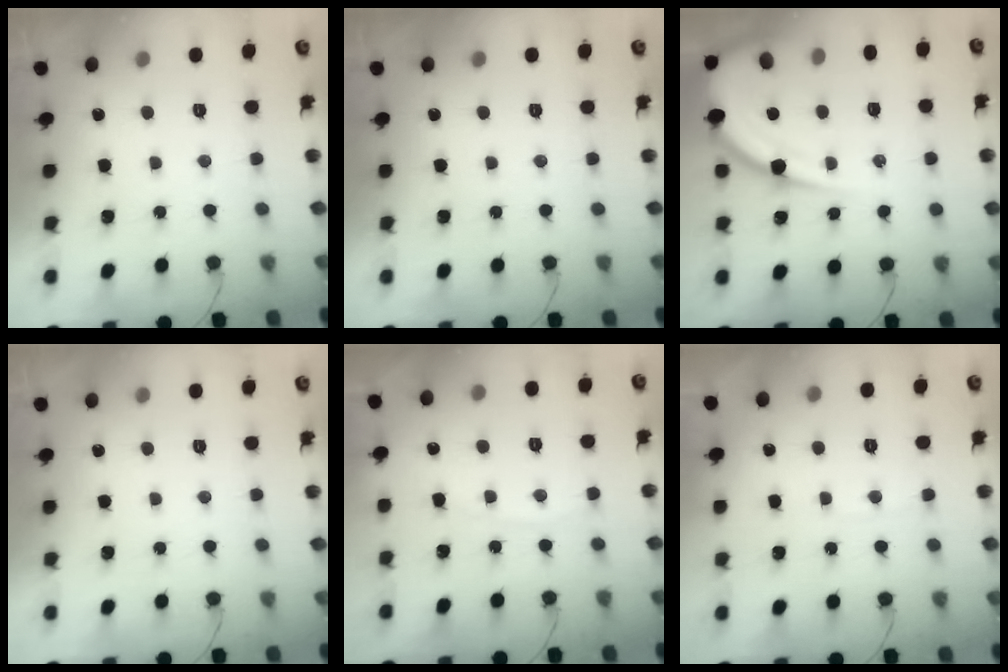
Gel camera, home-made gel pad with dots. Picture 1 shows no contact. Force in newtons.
{"total": 0.0}
{"total": 16.1, "press": 16.0, "slide": 1.5}
{"total": 0.0}
{"total": 4.5, "press": 4.4, "slide": 0.5}
{"total": 2.8, "press": 2.7, "slide": 0.4}